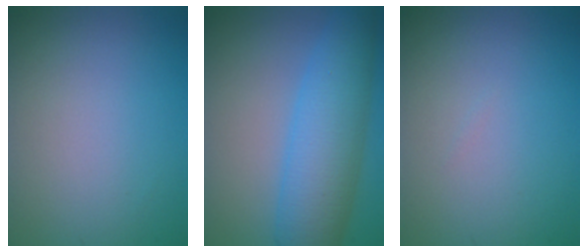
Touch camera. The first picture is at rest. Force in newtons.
{"total": 6.2, "press": 6.2, "slide": 0.1}
{"total": 0.0}